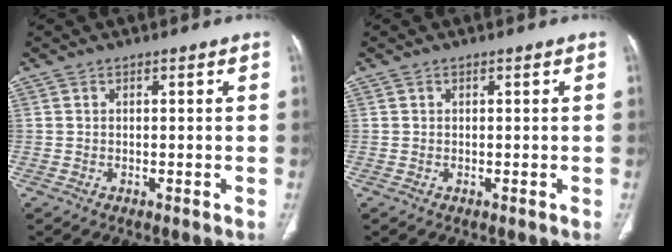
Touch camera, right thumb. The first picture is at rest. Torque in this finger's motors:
{"motor_torque": [-0.01, 0.23, -0.39, 0.33, 0.06]}